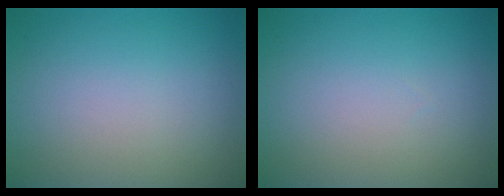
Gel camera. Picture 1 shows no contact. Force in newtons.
{"total": 0.0}